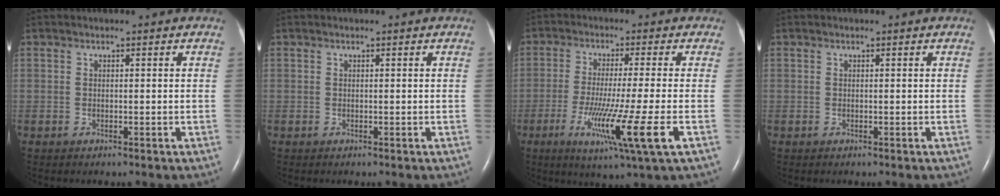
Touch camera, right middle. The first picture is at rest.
{"total": 0.0}
{"total": 11.7, "force": [-4.1, -1.5, 10.8], "torque": [-0.199, -0.044, -0.070]}
{"total": 0.0}